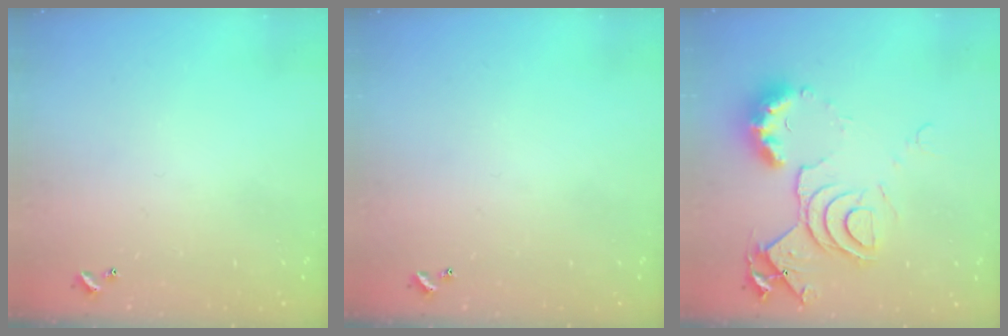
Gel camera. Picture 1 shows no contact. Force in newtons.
{"total": 0.0}
{"total": 12.1, "press": 12.0, "slide": 1.6}